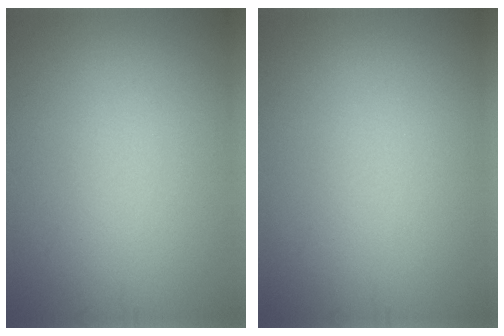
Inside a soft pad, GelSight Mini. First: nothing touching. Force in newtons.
{"total": 0.0}